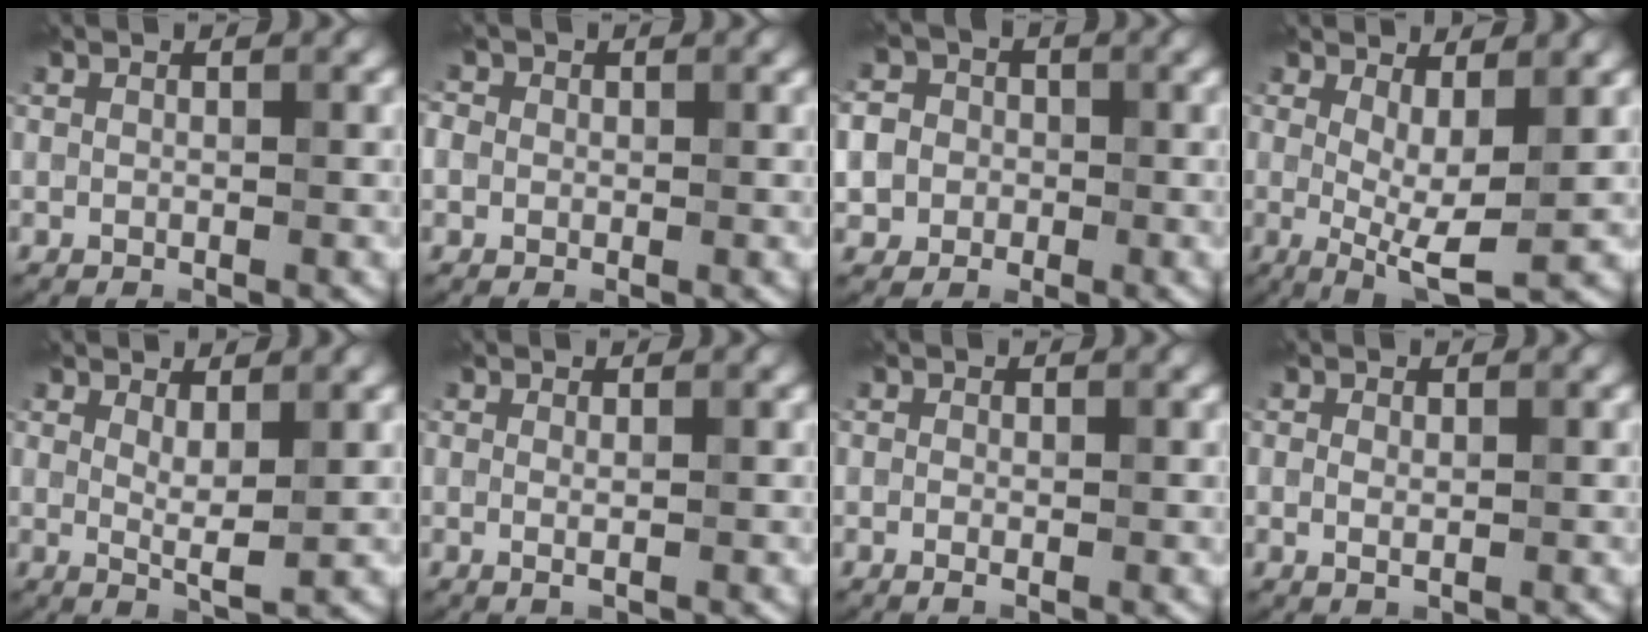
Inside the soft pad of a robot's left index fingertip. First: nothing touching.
{"total": 2.0, "force": [0.5, 1.8, 0.8], "torque": [-0.011, 0.010, -0.007]}
{"total": 8.3, "force": [-1.5, 7.7, 2.6], "torque": [-0.057, 0.002, -0.066]}
{"total": 5.1, "force": [0.4, 1.6, 4.9], "torque": [-0.087, -0.014, 0.008]}
{"total": 2.4, "force": [1.0, 0.6, 2.1], "torque": [-0.038, -0.010, 0.019]}
{"total": 0.9, "force": [0.0, 0.2, 0.8], "torque": [-0.012, -0.005, -0.001]}
{"total": 0.8, "force": [-0.1, 0.4, 0.7], "torque": [-0.013, -0.003, -0.003]}
{"total": 0.9, "force": [0.1, 0.5, 0.7], "torque": [-0.013, -0.002, 0.001]}